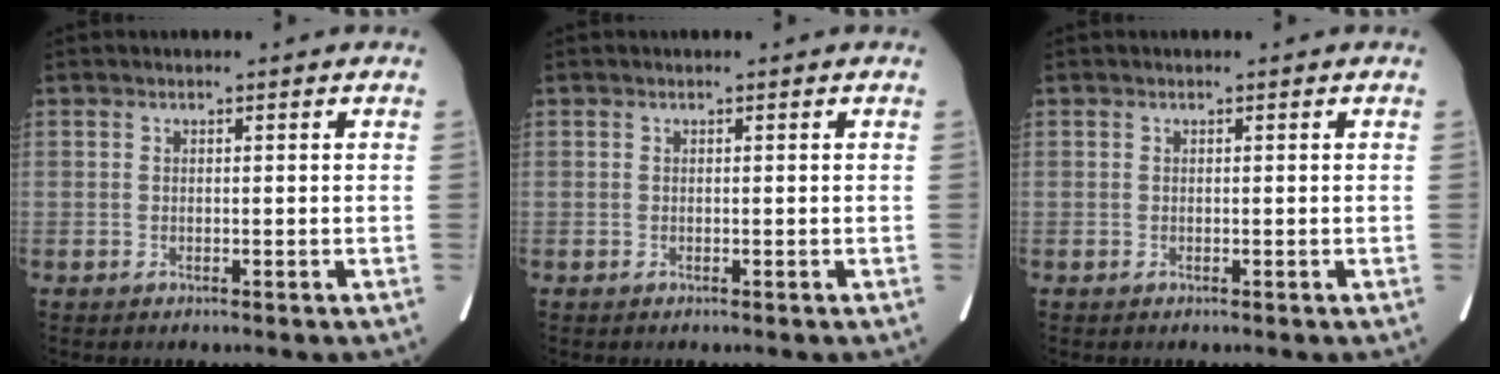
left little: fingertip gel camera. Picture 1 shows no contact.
{"total": 0.0}
{"total": 0.0}